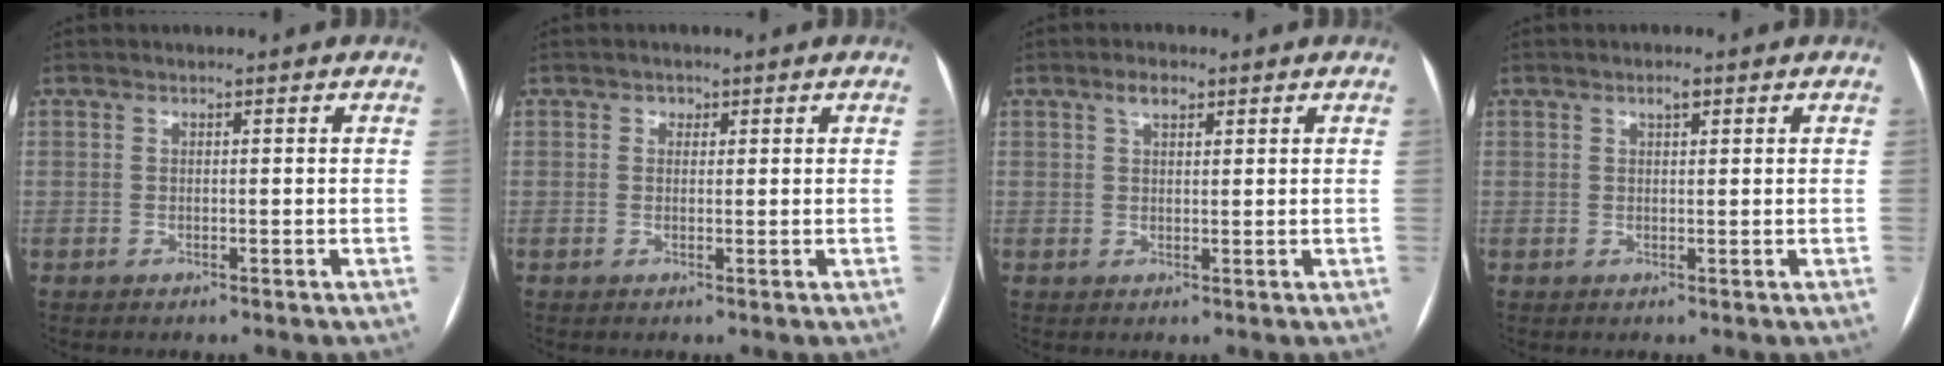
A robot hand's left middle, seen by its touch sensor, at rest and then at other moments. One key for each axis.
{"total": 1.0, "fx": 0.5, "fy": 0.9, "fz": 0.3, "tx": -0.001, "ty": 0.000, "tz": 0.005}
{"total": 2.5, "fx": 1.6, "fy": 1.1, "fz": 1.7, "tx": -0.033, "ty": 0.008, "tz": 0.029}
{"total": 1.4, "fx": 0.8, "fy": 0.5, "fz": 1.1, "tx": -0.018, "ty": 0.004, "tz": 0.013}